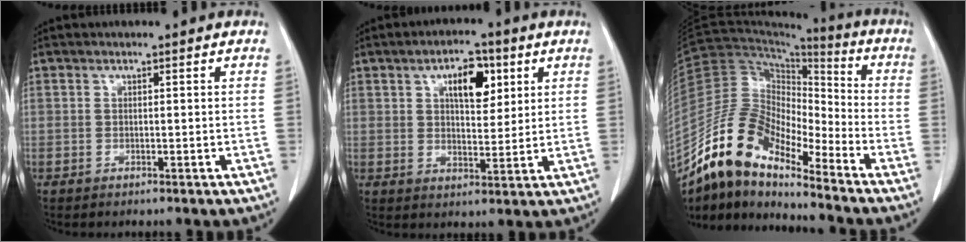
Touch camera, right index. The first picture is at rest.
{"total": 7.2, "force": [3.0, 3.3, 5.7], "torque": [-0.091, 0.009, 0.049]}
{"total": 13.5, "force": [-11.3, 4.2, 6.0], "torque": [-0.114, 0.043, -0.213]}